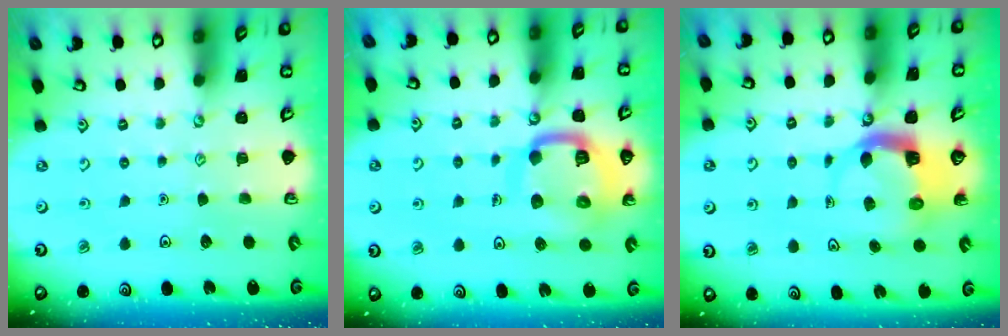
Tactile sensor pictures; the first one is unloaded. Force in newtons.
{"total": 14.9, "press": 14.8, "slide": 1.6}
{"total": 5.0, "press": 5.0, "slide": 0.6}